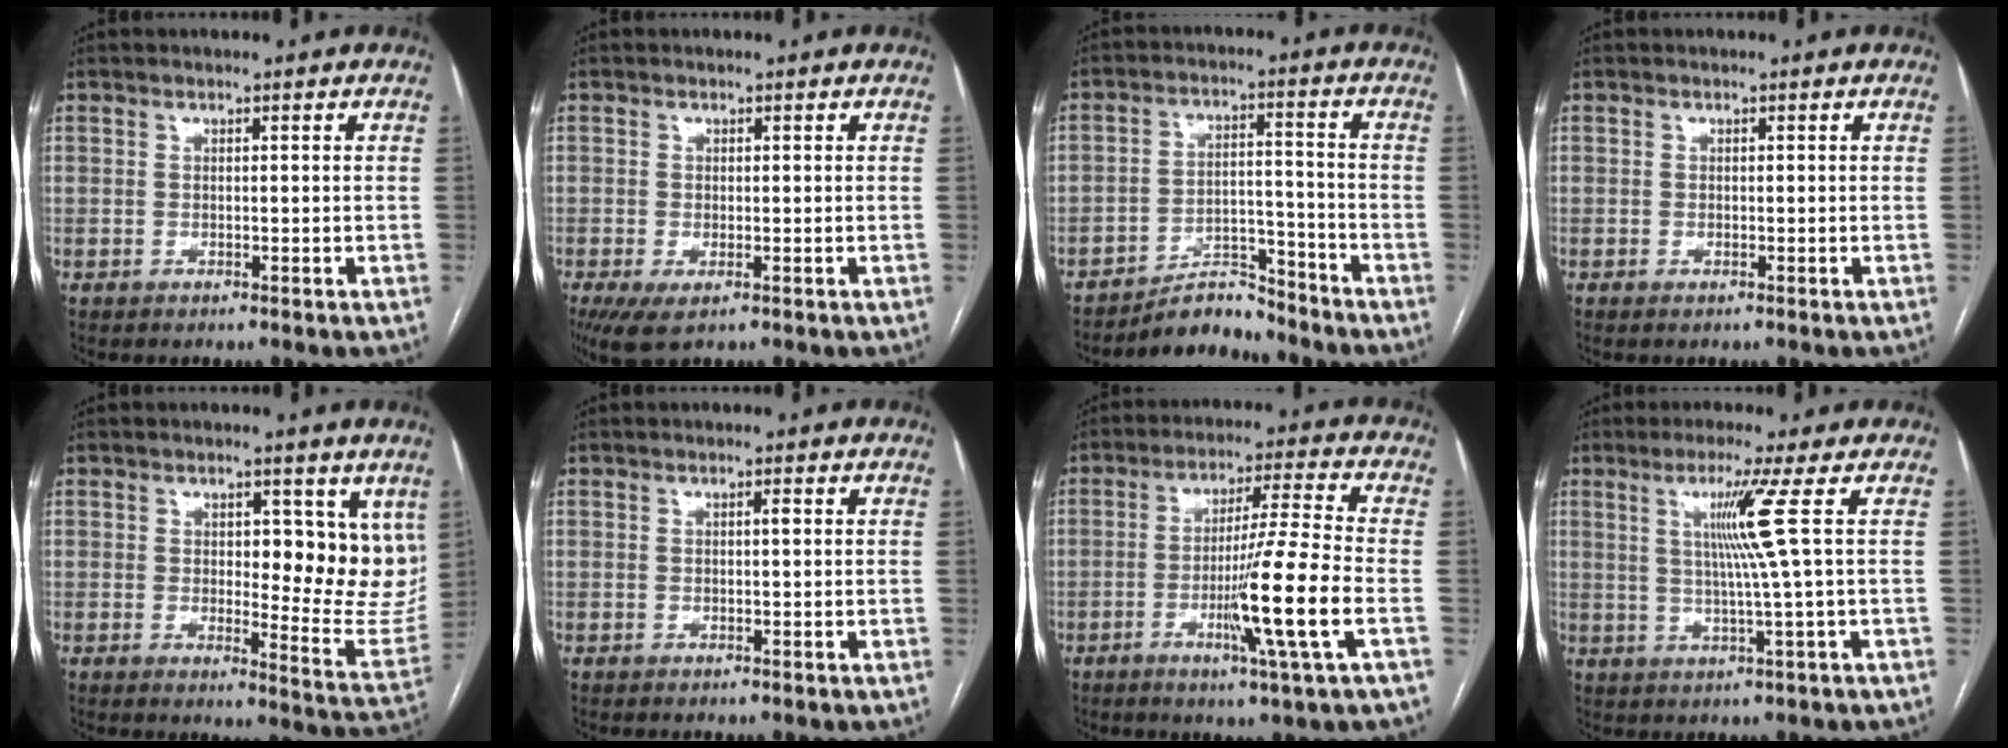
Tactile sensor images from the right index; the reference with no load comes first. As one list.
[{"total": 4.3, "force": [-2.1, 1.8, 3.3], "torque": [-0.060, -0.011, -0.026]}, {"total": 6.5, "force": [-6.3, 1.4, 0.5], "torque": [-0.007, 0.020, -0.105]}, {"total": 0.0}, {"total": 10.9, "force": [4.1, 4.4, 9.1], "torque": [-0.094, -0.014, 0.058]}, {"total": 1.4, "force": [0.1, 0.1, 1.4], "torque": [-0.023, 0.003, 0.001]}, {"total": 12.3, "force": [-3.7, -1.8, 11.6], "torque": [-0.206, -0.014, -0.067]}, {"total": 6.5, "force": [1.6, -2.5, 5.7], "torque": [-0.112, -0.007, 0.039]}]